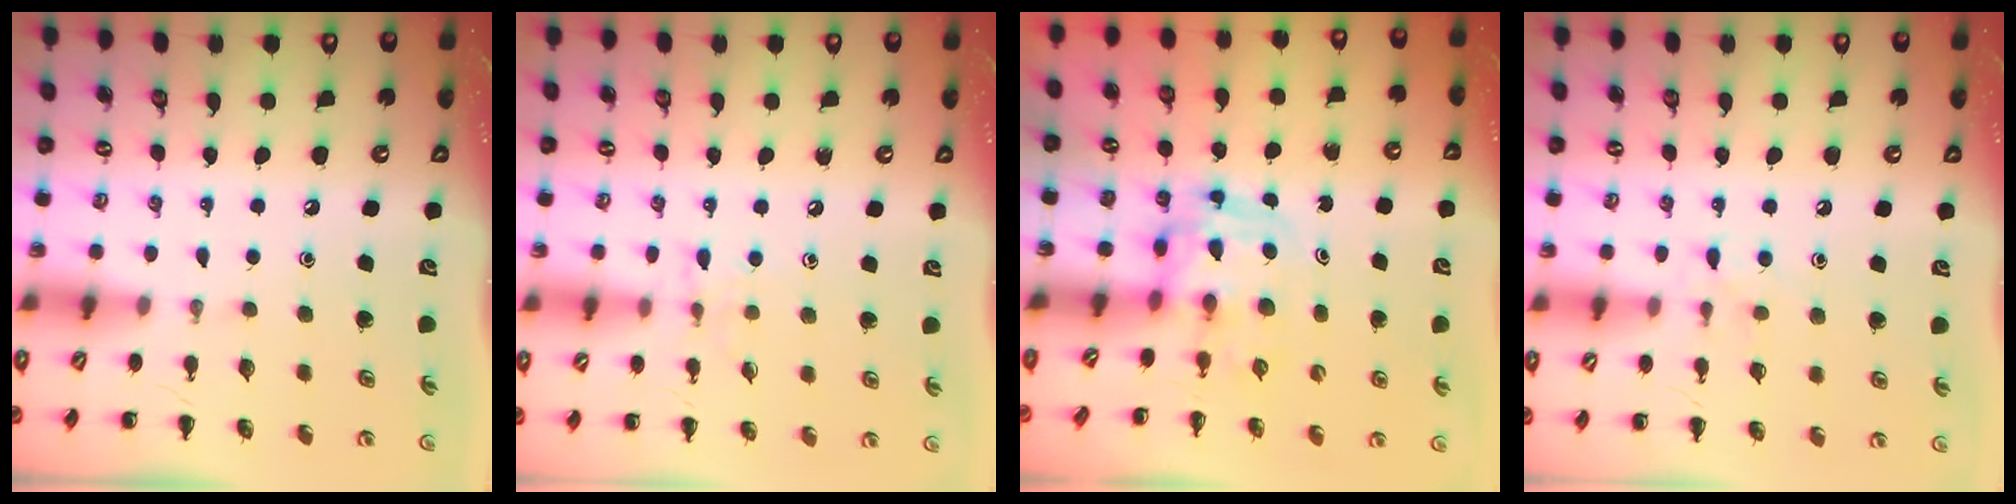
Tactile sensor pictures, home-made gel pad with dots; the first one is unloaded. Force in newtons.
{"total": 6.0, "press": 5.6, "slide": 2.1}
{"total": 3.7, "press": 3.7, "slide": 0.6}
{"total": 5.5, "press": 5.2, "slide": 1.7}